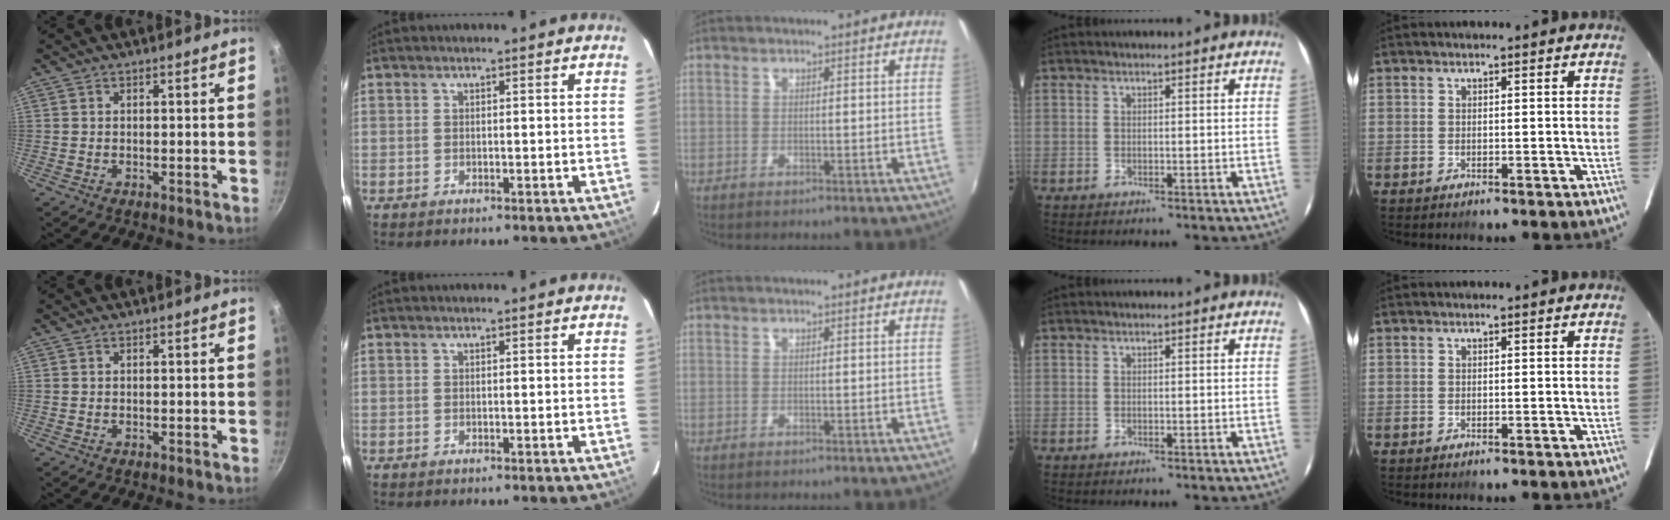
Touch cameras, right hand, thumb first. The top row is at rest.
{}